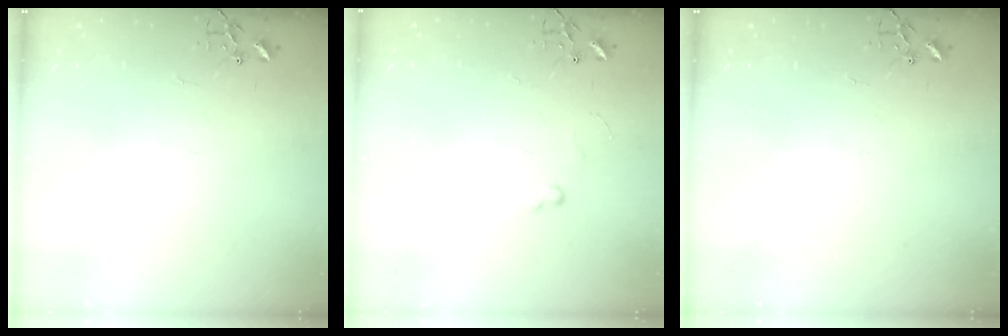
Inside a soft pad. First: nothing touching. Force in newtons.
{"total": 4.2, "press": 4.2, "slide": 0.6}
{"total": 0.0}